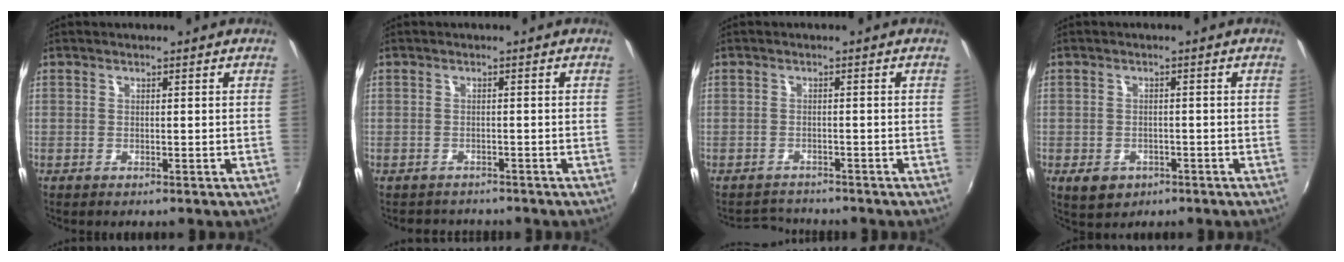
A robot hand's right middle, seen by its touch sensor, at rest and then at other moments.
{"total": 3.2, "force": [-2.9, 1.4, 0.2], "torque": [-0.012, -0.007, -0.045]}
{"total": 3.1, "force": [-2.9, 1.0, -0.4], "torque": [-0.007, 0.004, -0.054]}
{"total": 4.5, "force": [-2.2, 3.3, 2.0], "torque": [-0.047, -0.006, -0.028]}